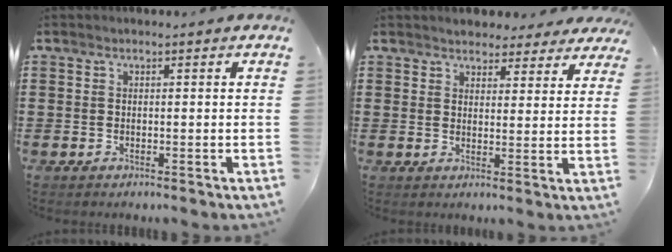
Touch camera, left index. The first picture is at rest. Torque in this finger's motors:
{"motor_torque": [2.14, 0.00, 0.33, 0.07]}